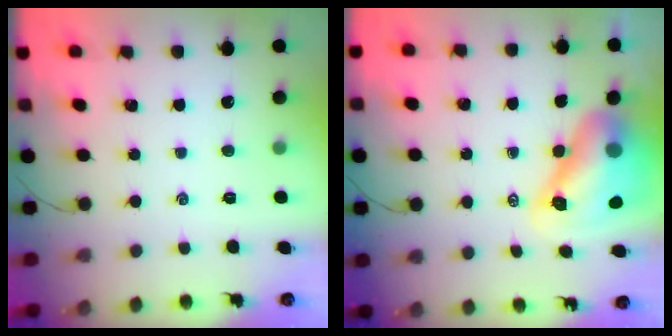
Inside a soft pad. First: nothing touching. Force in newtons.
{"total": 12.2, "press": 11.6, "slide": 3.7}